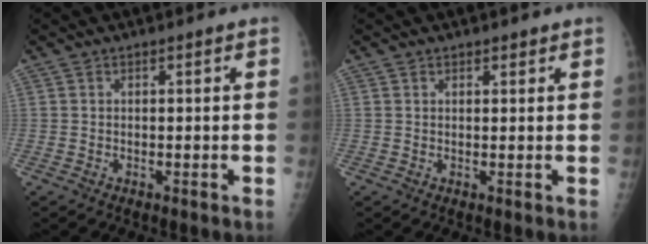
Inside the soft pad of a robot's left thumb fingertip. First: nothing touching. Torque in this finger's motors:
{"motor_torque": [-0.47, 0.17, -0.44, -0.06, 0.01]}